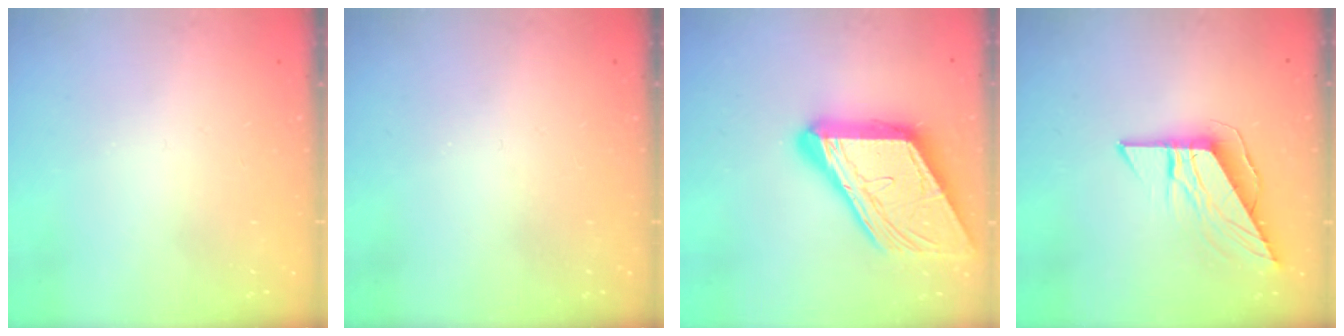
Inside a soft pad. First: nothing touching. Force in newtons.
{"total": 0.0}
{"total": 22.4, "press": 22.2, "slide": 2.6}
{"total": 8.7, "press": 8.7, "slide": 0.7}